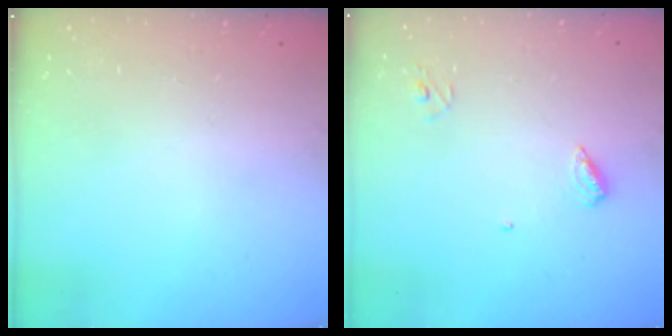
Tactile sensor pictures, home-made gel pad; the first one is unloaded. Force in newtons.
{"total": 5.3, "press": 5.3, "slide": 0.6}